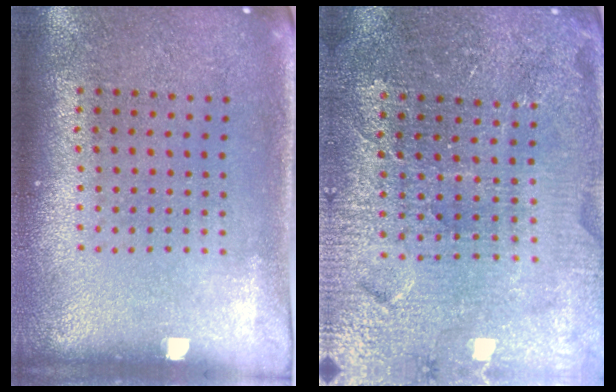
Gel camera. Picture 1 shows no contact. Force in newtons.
{"total": 4.3, "press": 4.1, "slide": 1.2}